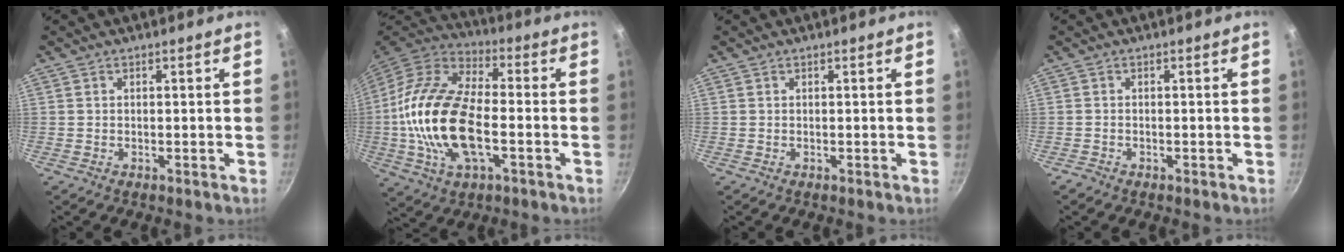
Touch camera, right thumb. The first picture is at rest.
{"total": 21.6, "force": [-3.3, 11.0, 18.3], "torque": [-0.353, 0.031, -0.071]}
{"total": 0.0}
{"total": 0.9, "force": [-0.8, 0.5, 0.2], "torque": [-0.012, 0.009, -0.014]}